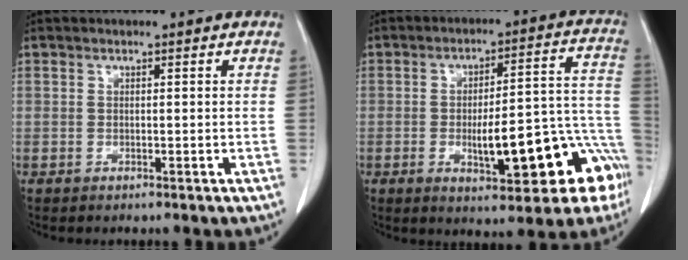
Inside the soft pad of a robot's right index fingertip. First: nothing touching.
{"total": 18.0, "force": [-6.6, 5.1, 16.0], "torque": [-0.130, 0.048, -0.073]}